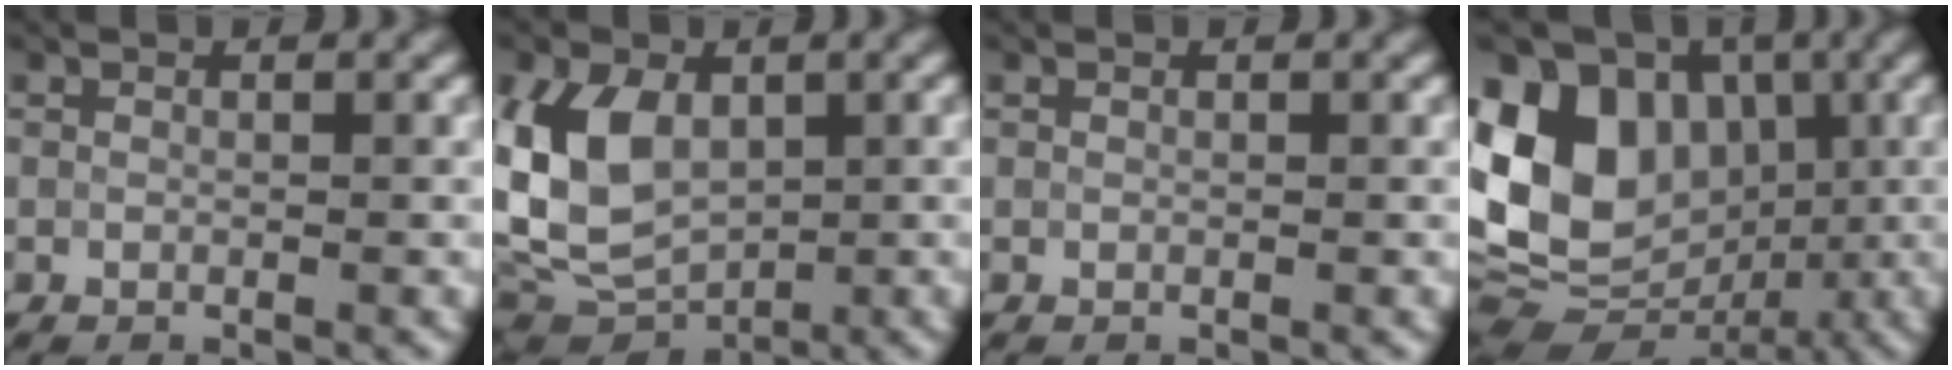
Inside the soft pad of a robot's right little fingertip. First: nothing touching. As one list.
[{"total": 7.5, "force": [1.0, 5.2, 5.3], "torque": [-0.109, -0.002, 0.012]}, {"total": 0.0}, {"total": 12.5, "force": [0.8, 9.7, 7.8], "torque": [-0.157, 0.015, -0.010]}]